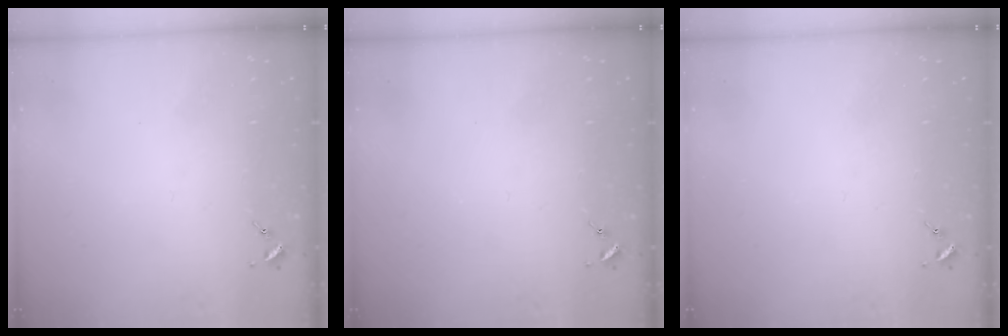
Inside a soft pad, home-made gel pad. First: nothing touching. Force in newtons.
{"total": 0.0}
{"total": 0.0}